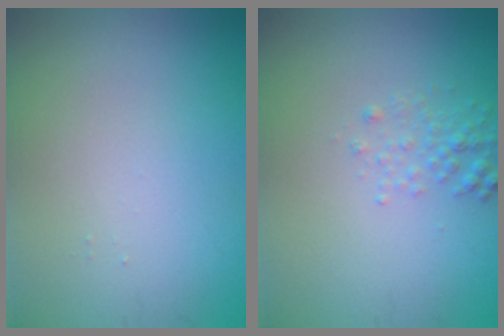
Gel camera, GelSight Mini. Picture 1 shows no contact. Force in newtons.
{"total": 1.4, "press": 1.4, "slide": 0.1}